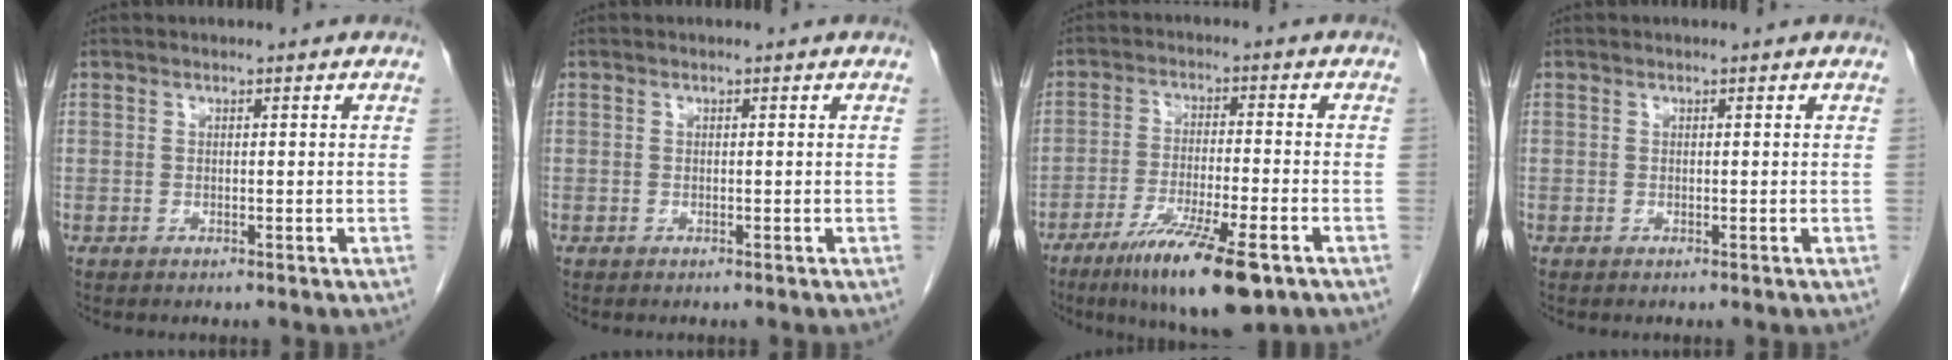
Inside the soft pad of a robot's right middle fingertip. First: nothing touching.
{"total": 0.0}
{"total": 12.5, "force": [-7.5, 1.7, 9.8], "torque": [-0.169, -0.028, -0.121]}
{"total": 0.0}